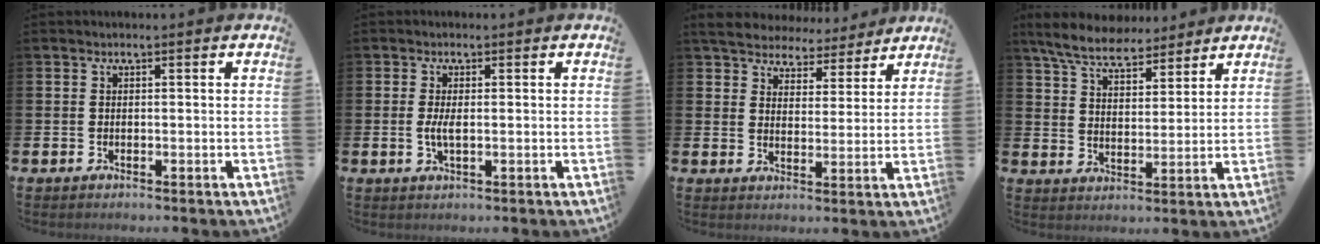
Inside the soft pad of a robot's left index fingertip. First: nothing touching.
{"total": 1.9, "force": [-0.2, 0.7, 1.8], "torque": [-0.033, 0.001, -0.004]}
{"total": 5.8, "force": [5.5, 1.9, 0.6], "torque": [-0.033, -0.039, 0.095]}
{"total": 6.9, "force": [6.4, 1.7, 1.9], "torque": [-0.069, -0.022, 0.117]}